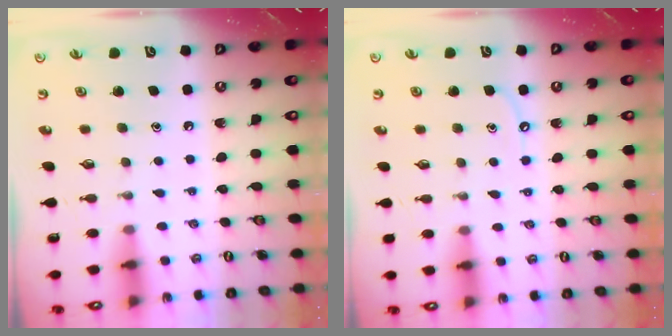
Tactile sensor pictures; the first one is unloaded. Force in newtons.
{"total": 5.4, "press": 5.4, "slide": 0.7}